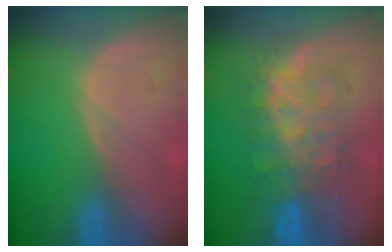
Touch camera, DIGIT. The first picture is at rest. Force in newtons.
{"total": 8.9, "press": 8.9, "slide": 0.4}